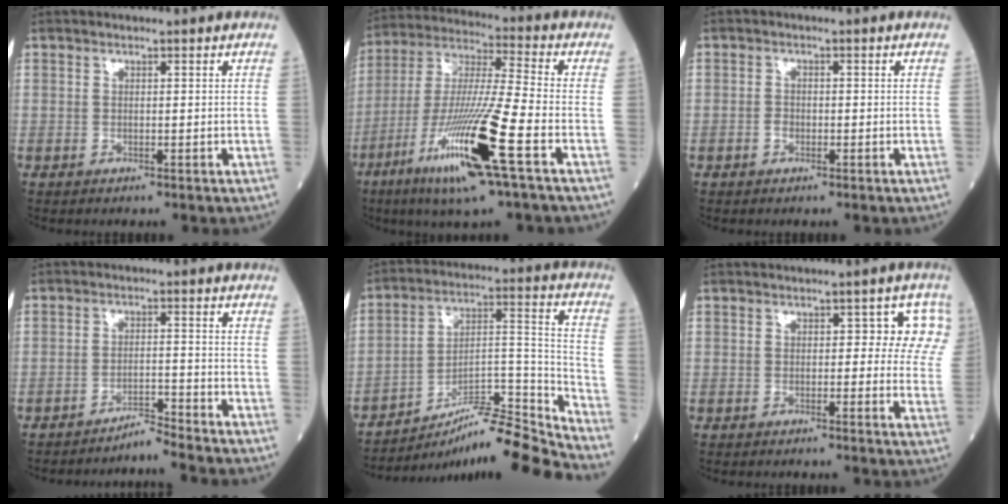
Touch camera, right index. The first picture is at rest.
{"total": 17.5, "force": [-7.8, 0.0, 15.6], "torque": [-0.332, -0.030, -0.146]}
{"total": 1.2, "force": [-0.6, 0.9, 0.6], "torque": [-0.006, 0.005, -0.010]}
{"total": 3.6, "force": [-3.3, -1.3, -0.1], "torque": [0.007, -0.011, -0.059]}
{"total": 16.2, "force": [-14.8, -1.0, 6.7], "torque": [-0.088, 0.043, -0.241]}
{"total": 6.2, "force": [1.8, 3.1, 5.0], "torque": [-0.033, 0.018, 0.013]}